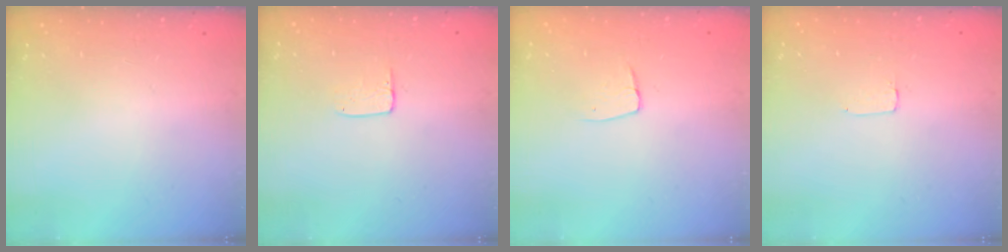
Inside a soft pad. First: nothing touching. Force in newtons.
{"total": 5.8, "press": 5.8, "slide": 0.4}
{"total": 4.8, "press": 4.8, "slide": 0.3}
{"total": 1.7, "press": 1.7, "slide": 0.1}